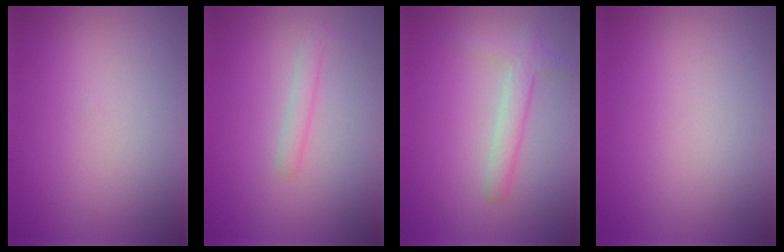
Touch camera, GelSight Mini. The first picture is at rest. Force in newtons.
{"total": 1.4, "press": 1.4, "slide": 0.1}
{"total": 1.8, "press": 1.8, "slide": 0.2}
{"total": 0.0}